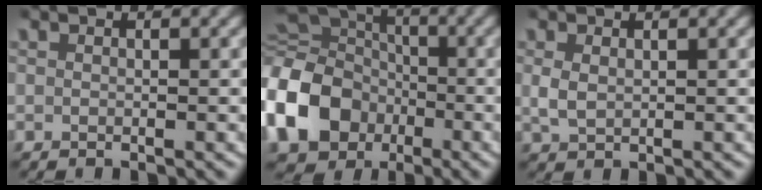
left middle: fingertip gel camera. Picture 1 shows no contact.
{"total": 12.2, "force": [-2.2, 10.6, 5.6], "torque": [-0.127, -0.034, -0.036]}
{"total": 1.7, "force": [0.3, 1.3, 1.0], "torque": [-0.035, -0.008, 0.014]}